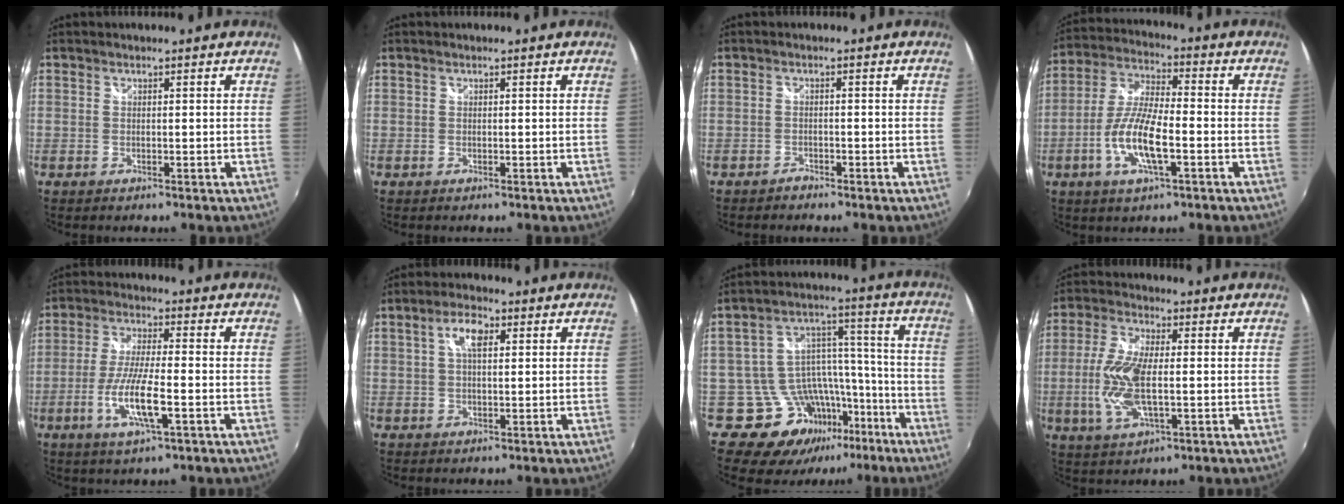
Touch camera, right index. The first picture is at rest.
{"total": 0.0}
{"total": 1.5, "force": [-1.4, 0.6, 0.0], "torque": [-0.004, -0.002, -0.027]}
{"total": 11.4, "force": [-3.7, 3.3, 10.3], "torque": [-0.218, -0.004, -0.074]}
{"total": 9.8, "force": [-3.3, 1.6, 9.1], "torque": [-0.184, -0.012, -0.063]}
{"total": 4.8, "force": [1.6, 2.0, 4.0], "torque": [-0.072, 0.013, 0.027]}
{"total": 14.4, "force": [-9.1, 10.2, 4.6], "torque": [-0.077, 0.058, -0.123]}
{"total": 11.3, "force": [-1.2, 4.4, 10.3], "torque": [-0.223, -0.002, -0.025]}